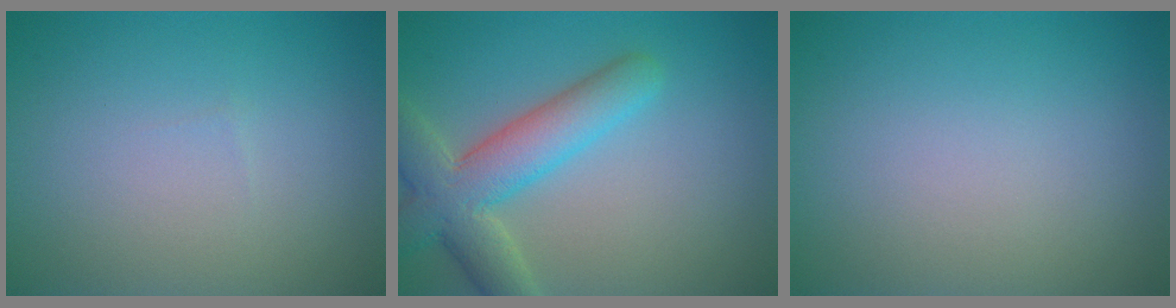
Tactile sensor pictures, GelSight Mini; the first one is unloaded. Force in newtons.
{"total": 6.3, "press": 6.3, "slide": 0.3}
{"total": 0.0}